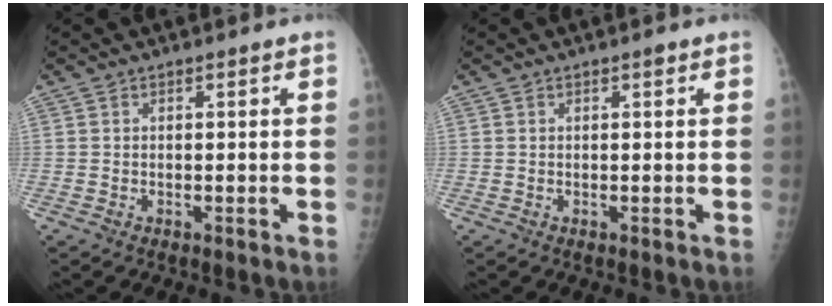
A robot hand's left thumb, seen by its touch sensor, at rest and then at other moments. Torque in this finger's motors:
{"motor_torque": [0.19, 0.19, 0.30, -0.03, 0.00]}